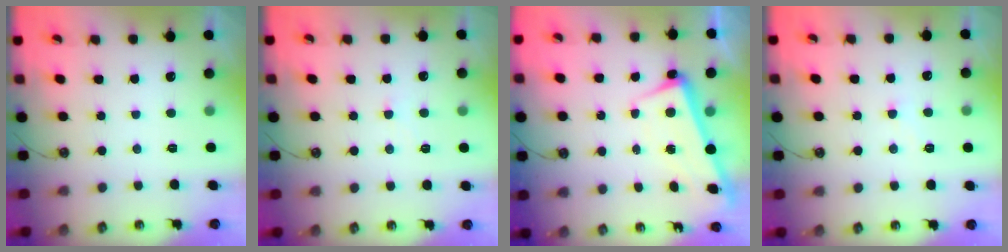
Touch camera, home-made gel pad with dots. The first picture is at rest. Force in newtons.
{"total": 1.0, "press": 1.0, "slide": 0.2}
{"total": 2.2, "press": 2.0, "slide": 0.9}
{"total": 2.0, "press": 2.0, "slide": 0.4}